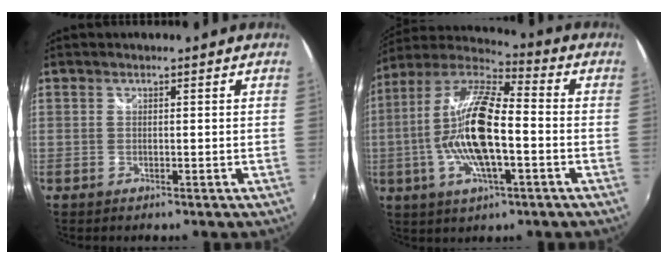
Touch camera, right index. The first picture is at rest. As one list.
[{"total": 17.6, "force": [-2.9, 5.1, 16.6], "torque": [-0.315, -0.002, -0.062]}]